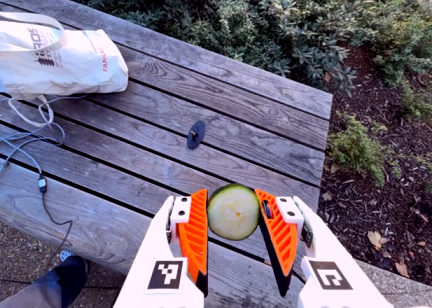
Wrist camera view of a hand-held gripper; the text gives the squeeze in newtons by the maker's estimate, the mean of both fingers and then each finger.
{"total": 11.4, "left": 11.5, "right": 11.3}